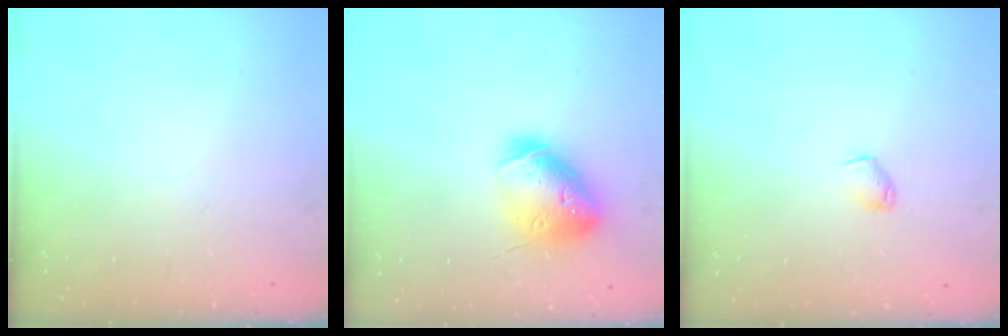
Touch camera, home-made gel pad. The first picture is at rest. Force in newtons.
{"total": 17.7, "press": 17.4, "slide": 2.8}
{"total": 3.1, "press": 3.0, "slide": 0.7}